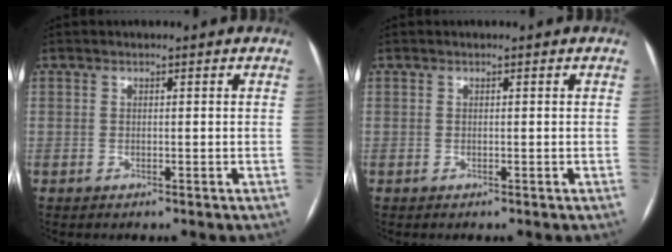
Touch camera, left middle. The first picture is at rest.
{"total": 0.0}